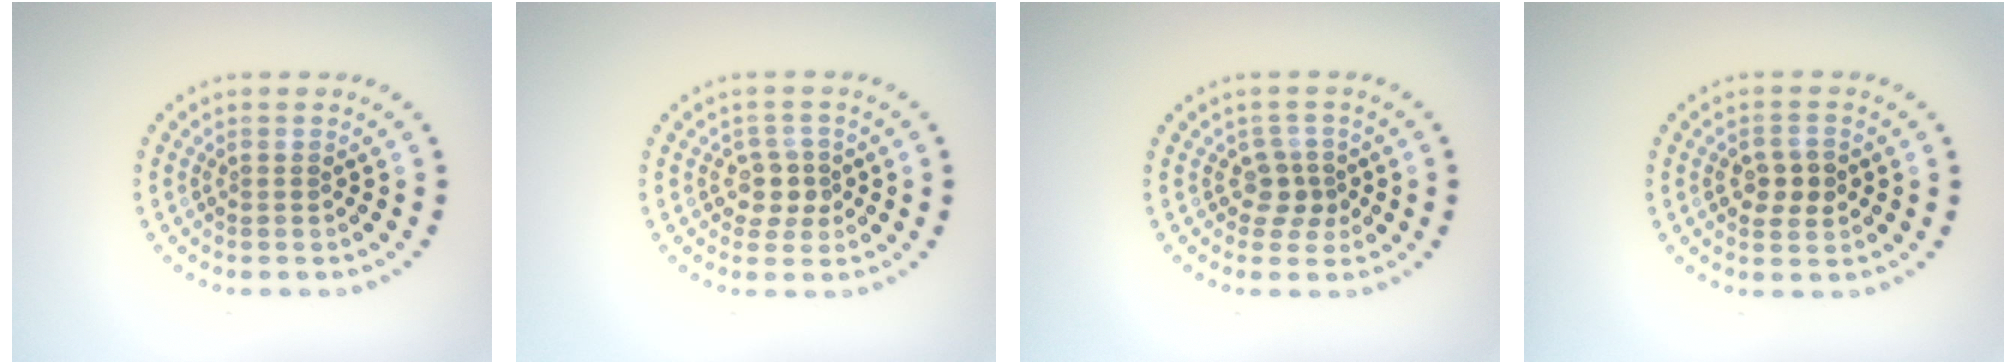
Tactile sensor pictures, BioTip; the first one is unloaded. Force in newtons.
{"total": 2.3, "press": 2.0, "slide": 1.1}
{"total": 2.0, "press": 1.7, "slide": 1.2}
{"total": 2.7, "press": 2.7, "slide": 0.1}